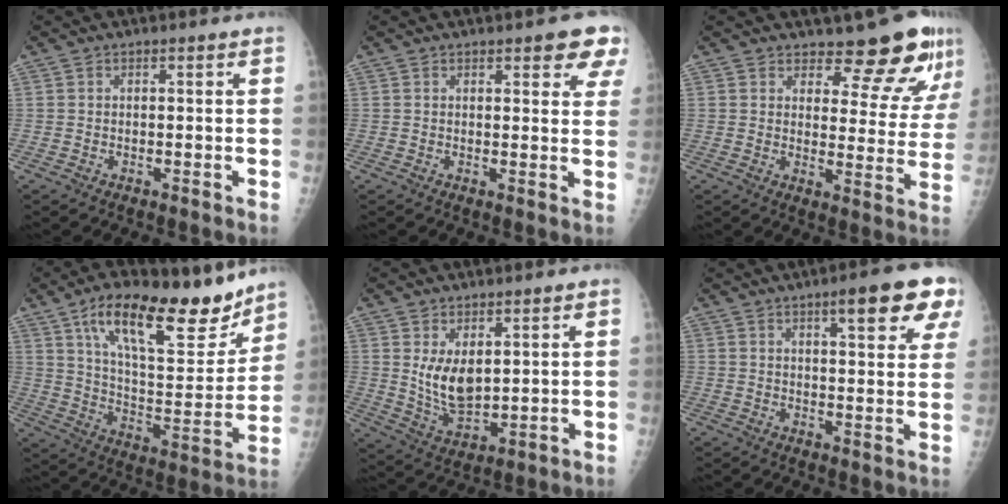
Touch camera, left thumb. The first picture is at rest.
{"total": 6.7, "force": [4.2, 2.4, 4.7], "torque": [-0.025, -0.013, 0.042]}
{"total": 12.3, "force": [10.8, 3.7, 4.6], "torque": [-0.021, -0.089, 0.125]}
{"total": 23.5, "force": [15.7, 8.5, 15.3], "torque": [-0.196, -0.062, 0.258]}
{"total": 8.0, "force": [2.5, 4.4, 6.2], "torque": [-0.095, -0.030, 0.062]}
{"total": 11.2, "force": [6.2, 2.7, 9.0], "torque": [-0.089, -0.020, 0.074]}